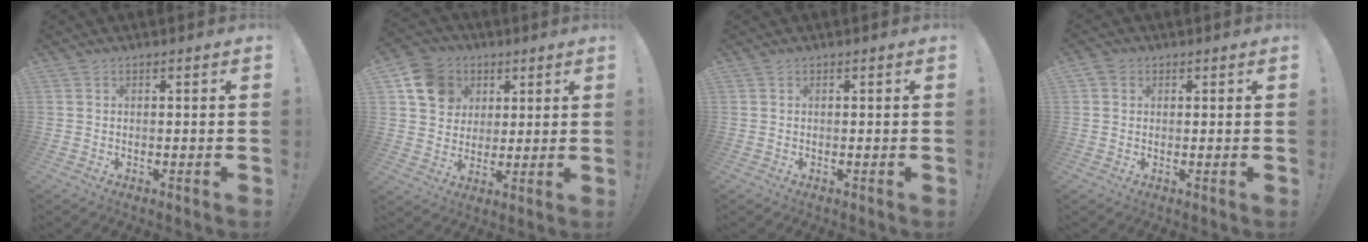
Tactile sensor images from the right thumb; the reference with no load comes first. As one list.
[{"total": 12.5, "force": [5.2, 10.5, 4.4], "torque": [-0.063, -0.020, 0.107]}, {"total": 0.0}, {"total": 2.2, "force": [1.0, 1.9, 0.6], "torque": [-0.013, 0.000, 0.018]}]